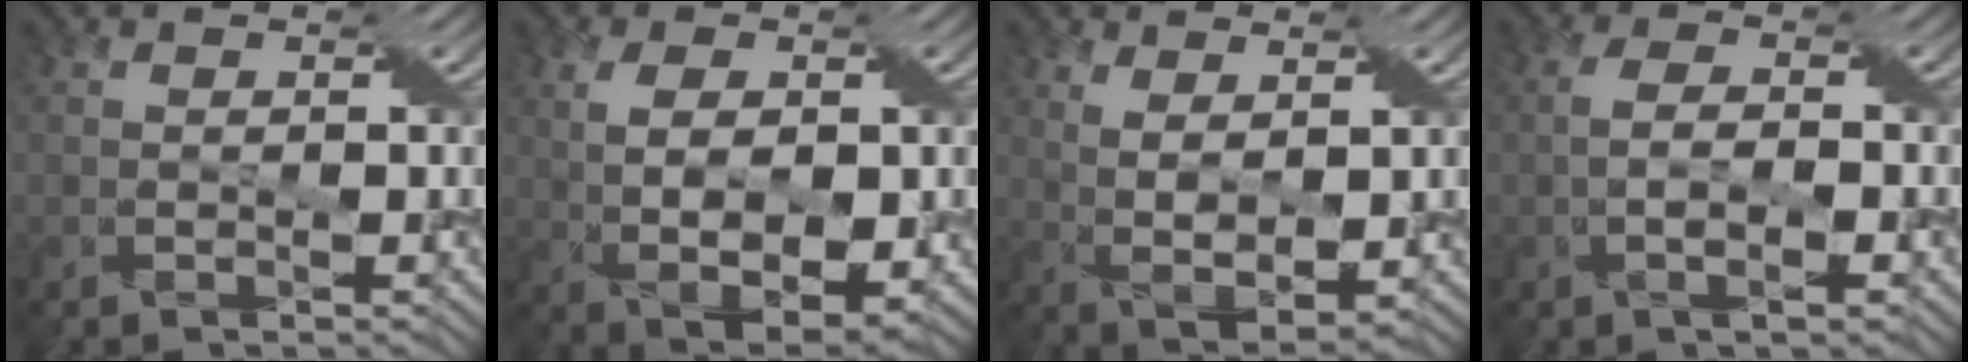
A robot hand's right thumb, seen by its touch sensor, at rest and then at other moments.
{"total": 6.9, "force": [0.4, 3.7, 5.8], "torque": [-0.112, -0.005, 0.012]}
{"total": 3.8, "force": [2.1, 1.2, 3.0], "torque": [-0.074, -0.005, 0.038]}
{"total": 2.4, "force": [-0.4, 0.5, 2.3], "torque": [-0.056, 0.002, -0.013]}